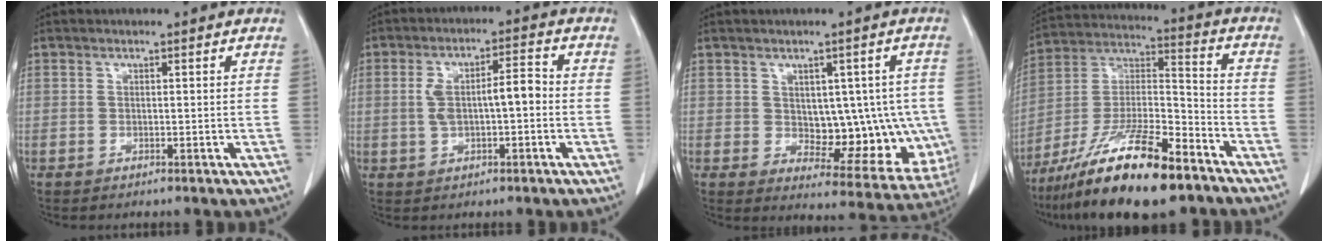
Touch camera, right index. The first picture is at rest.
{"total": 6.8, "force": [-0.2, 2.1, 6.5], "torque": [-0.129, 0.026, 0.001]}
{"total": 11.7, "force": [0.1, 6.5, 9.7], "torque": [-0.105, 0.012, 0.029]}
{"total": 20.0, "force": [-13.4, 4.2, 14.4], "torque": [-0.274, -0.015, -0.236]}